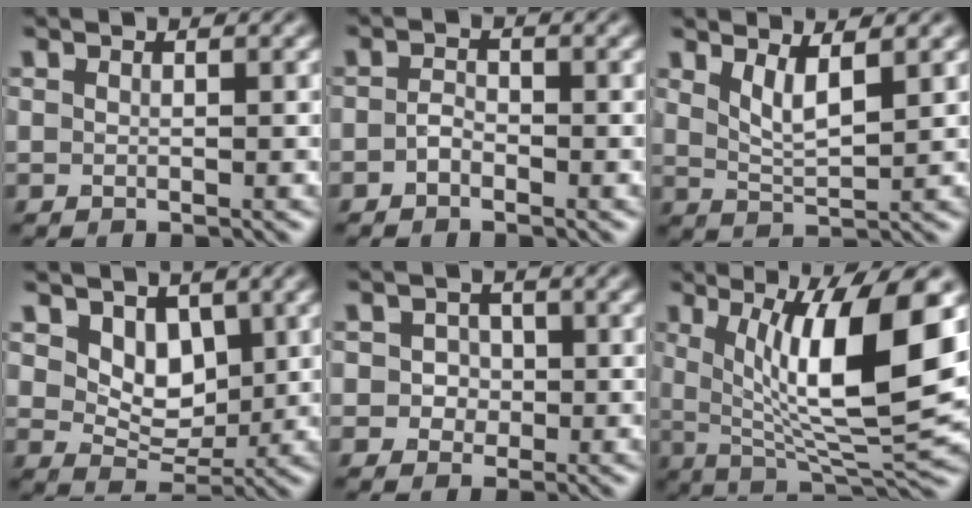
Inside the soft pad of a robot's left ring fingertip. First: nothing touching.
{"total": 1.3, "force": [-0.6, 0.7, 0.8], "torque": [-0.019, 0.003, -0.016]}
{"total": 2.9, "force": [1.7, 0.7, 2.2], "torque": [-0.041, -0.009, 0.036]}
{"total": 3.6, "force": [1.5, 2.5, 2.1], "torque": [-0.045, -0.014, 0.022]}
{"total": 2.1, "force": [-0.1, 2.0, 0.6], "torque": [0.013, 0.004, -0.010]}
{"total": 11.7, "force": [2.4, 2.6, 11.1], "torque": [-0.171, -0.007, 0.046]}